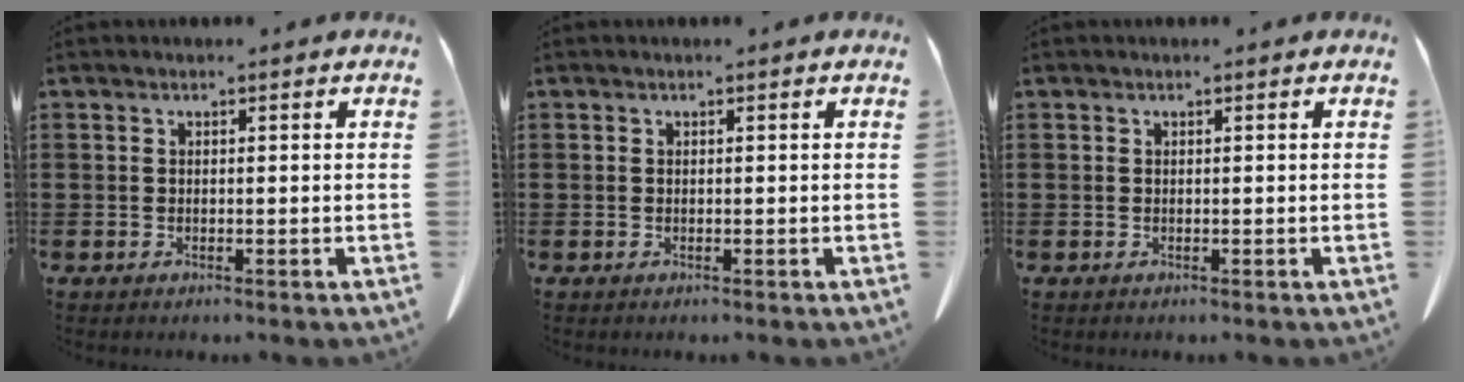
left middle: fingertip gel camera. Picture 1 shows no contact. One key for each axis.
{"total": 0.0}
{"total": 0.0}